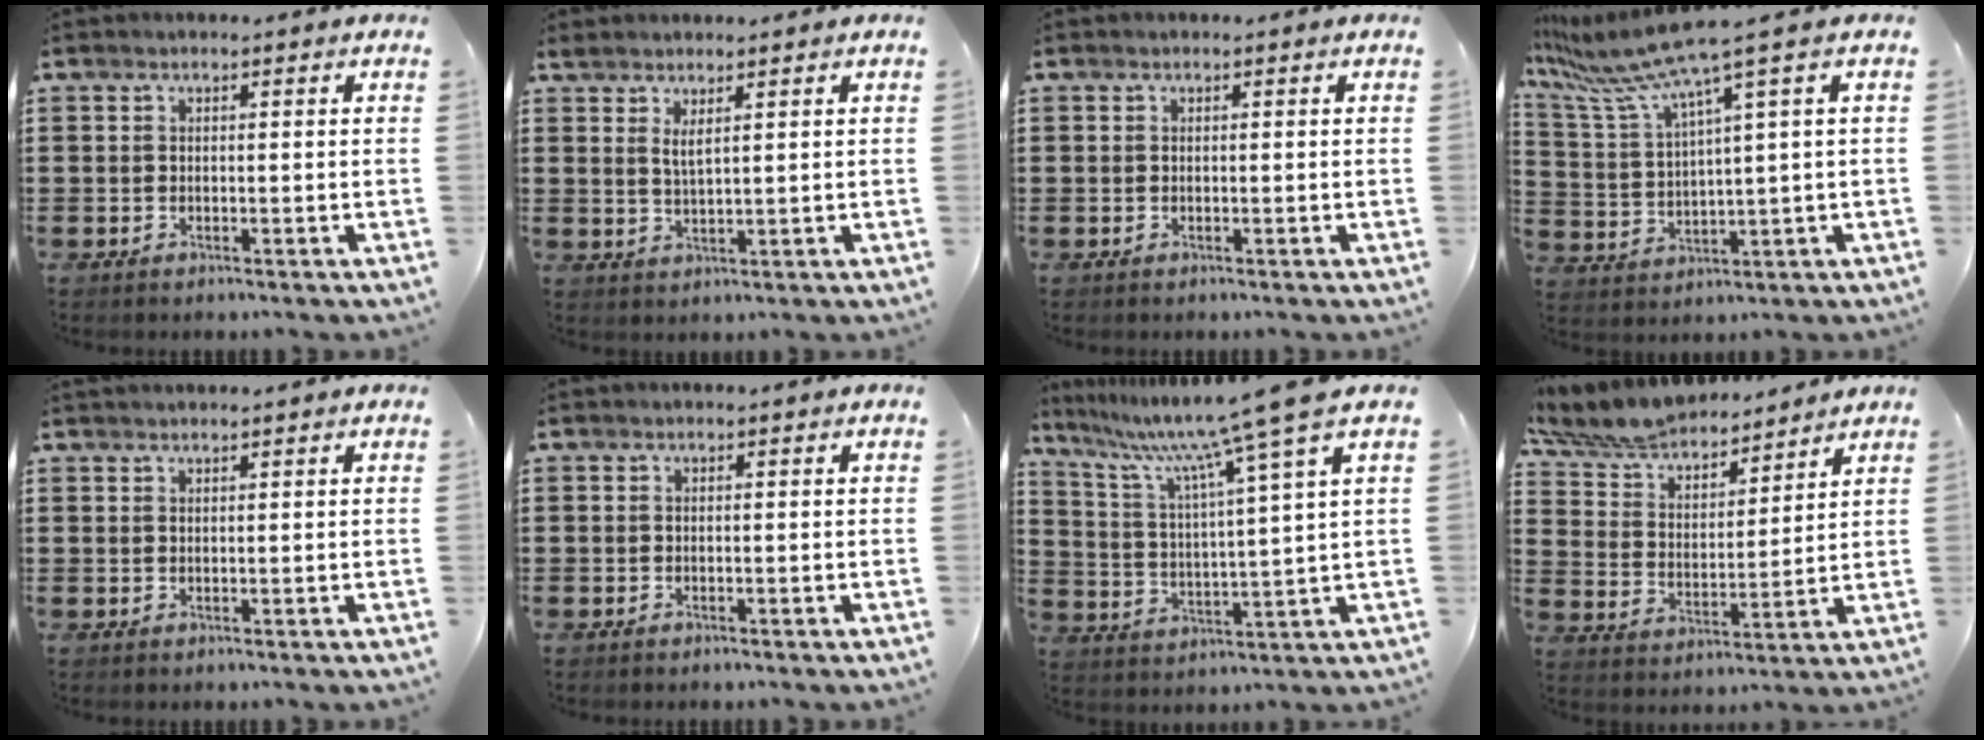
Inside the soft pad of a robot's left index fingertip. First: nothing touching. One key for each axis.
{"total": 2.4, "fx": 1.5, "fy": 0.4, "fz": 1.8, "tx": -0.039, "ty": 0.003, "tz": 0.027}
{"total": 0.0}
{"total": 7.8, "fx": 5.7, "fy": -0.8, "fz": 5.3, "tx": -0.143, "ty": -0.047, "tz": 0.089}
{"total": 1.0, "fx": 0.9, "fy": -0.1, "fz": 0.3, "tx": -0.006, "ty": -0.002, "tz": 0.019}
{"total": 0.0}
{"total": 10.1, "fx": 7.7, "fy": -1.4, "fz": 6.4, "tx": -0.153, "ty": -0.047, "tz": 0.117}
{"total": 7.2, "fx": 6.9, "fy": 1.4, "fz": 1.9, "tx": -0.070, "ty": -0.038, "tz": 0.120}